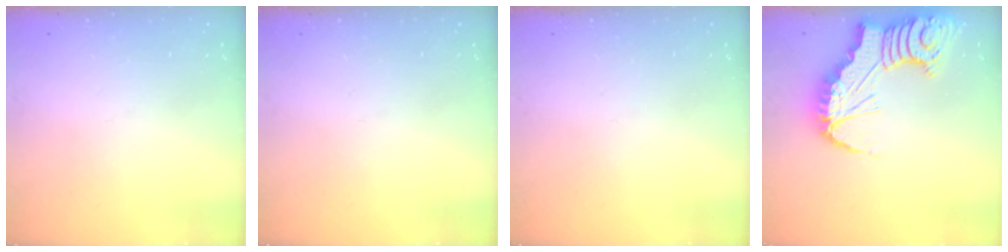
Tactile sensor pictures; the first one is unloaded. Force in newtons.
{"total": 0.0}
{"total": 0.0}
{"total": 13.6, "press": 13.5, "slide": 1.6}